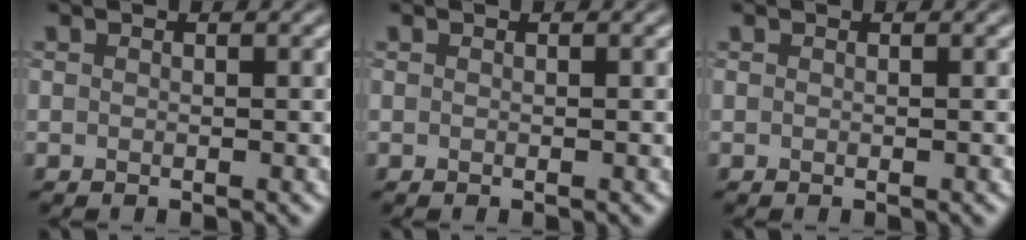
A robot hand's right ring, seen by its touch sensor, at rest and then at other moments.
{"total": 0.0}
{"total": 0.0}